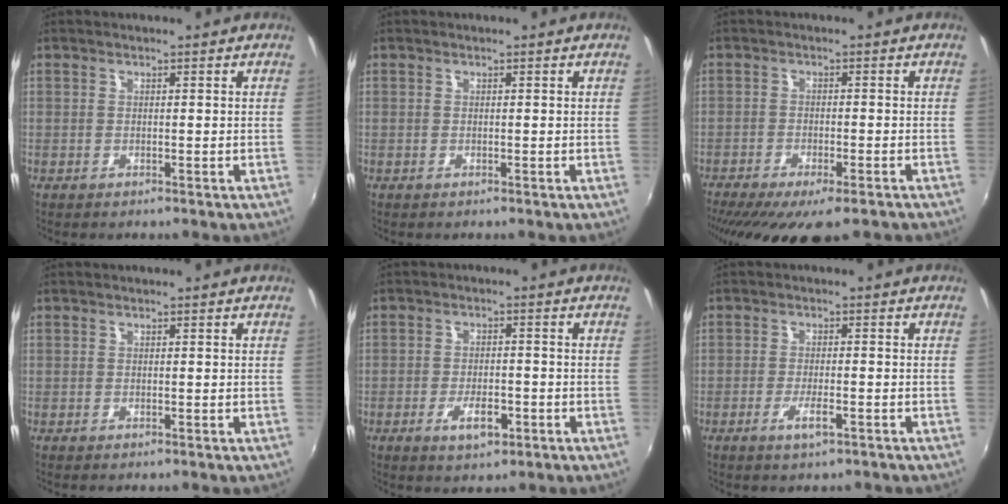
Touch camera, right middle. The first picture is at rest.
{"total": 0.0}
{"total": 14.1, "force": [-10.7, 3.6, 8.5], "torque": [-0.173, -0.055, -0.160]}
{"total": 0.0}
{"total": 5.3, "force": [-2.6, 2.3, 4.0], "torque": [-0.085, -0.005, -0.039]}
{"total": 3.6, "force": [-2.1, 0.7, 2.8], "torque": [-0.061, -0.005, -0.038]}